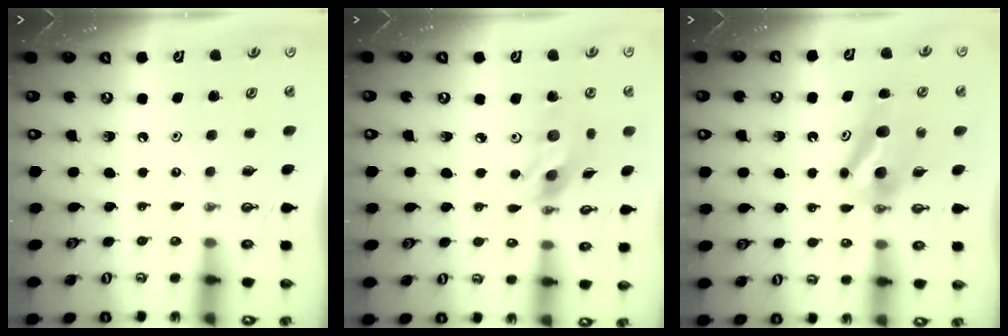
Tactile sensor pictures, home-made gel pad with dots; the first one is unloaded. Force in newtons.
{"total": 11.9, "press": 11.9, "slide": 0.8}
{"total": 6.6, "press": 6.6, "slide": 0.7}